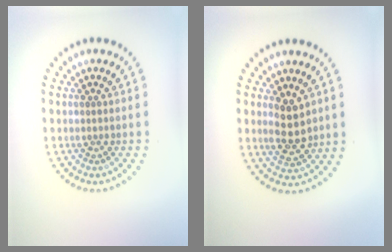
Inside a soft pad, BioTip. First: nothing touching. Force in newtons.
{"total": 3.1, "press": 3.0, "slide": 0.8}